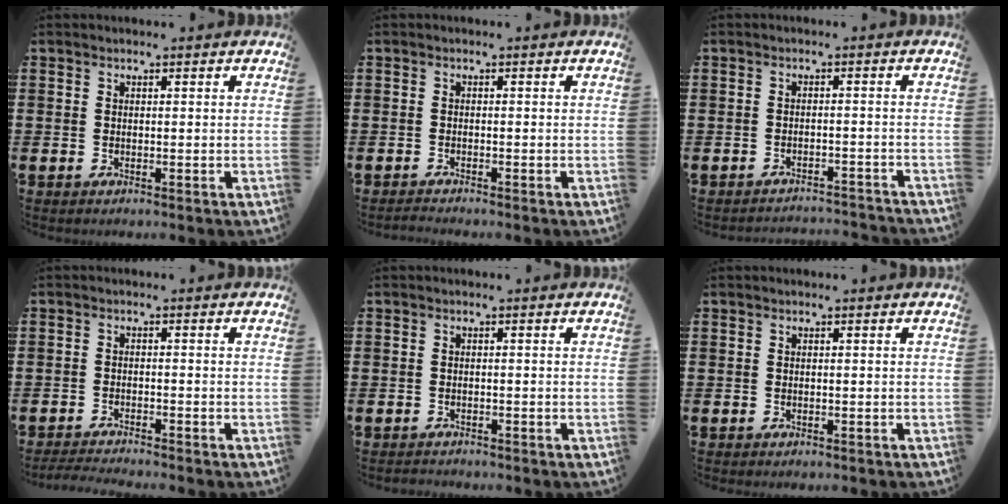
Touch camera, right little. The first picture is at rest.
{"total": 0.7, "force": [-0.7, 0.0, 0.2], "torque": [-0.004, -0.002, -0.013]}
{"total": 1.8, "force": [-1.8, -0.1, -0.1], "torque": [-0.003, 0.004, -0.039]}
{"total": 1.3, "force": [-1.3, -0.3, 0.2], "torque": [-0.001, 0.005, -0.026]}
{"total": 0.0}
{"total": 0.0}